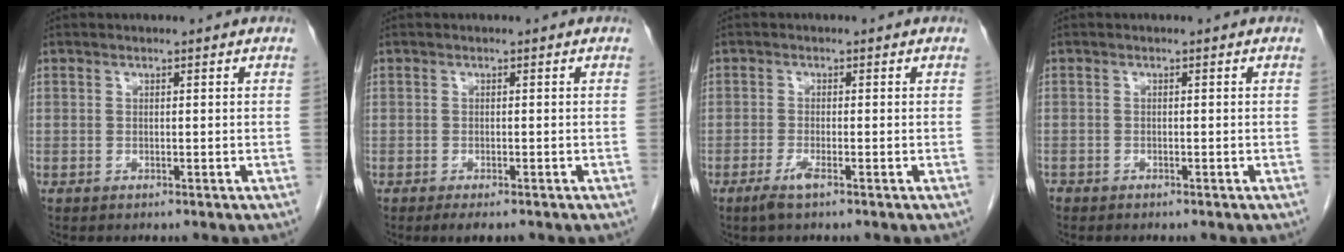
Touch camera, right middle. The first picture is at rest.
{"total": 2.9, "force": [-2.1, 0.9, 1.7], "torque": [-0.022, -0.006, -0.029]}
{"total": 2.1, "force": [-1.3, 0.0, 1.6], "torque": [-0.039, -0.005, -0.029]}
{"total": 1.3, "force": [-1.1, 0.6, 0.3], "torque": [-0.010, -0.002, -0.018]}